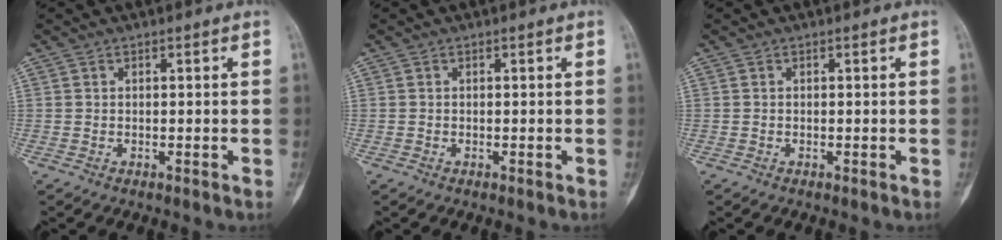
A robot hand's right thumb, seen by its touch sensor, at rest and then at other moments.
{"total": 0.0}
{"total": 0.0}